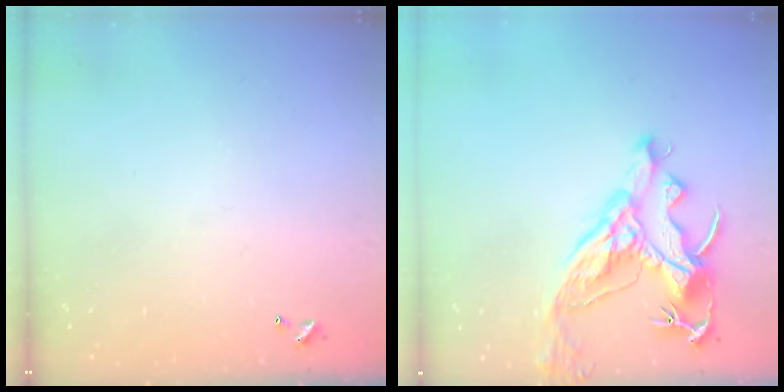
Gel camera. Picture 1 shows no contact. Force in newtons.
{"total": 12.3, "press": 12.2, "slide": 1.7}